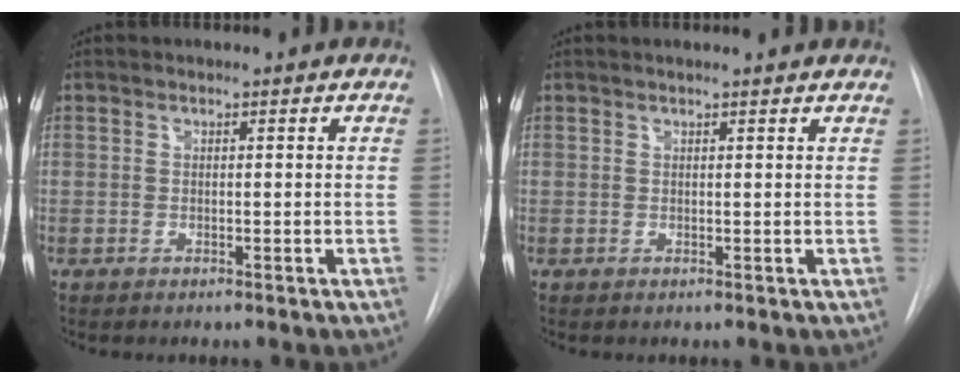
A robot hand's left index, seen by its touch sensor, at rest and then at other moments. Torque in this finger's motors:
{"motor_torque": [0.52, -1.26, -0.13, 0.00]}